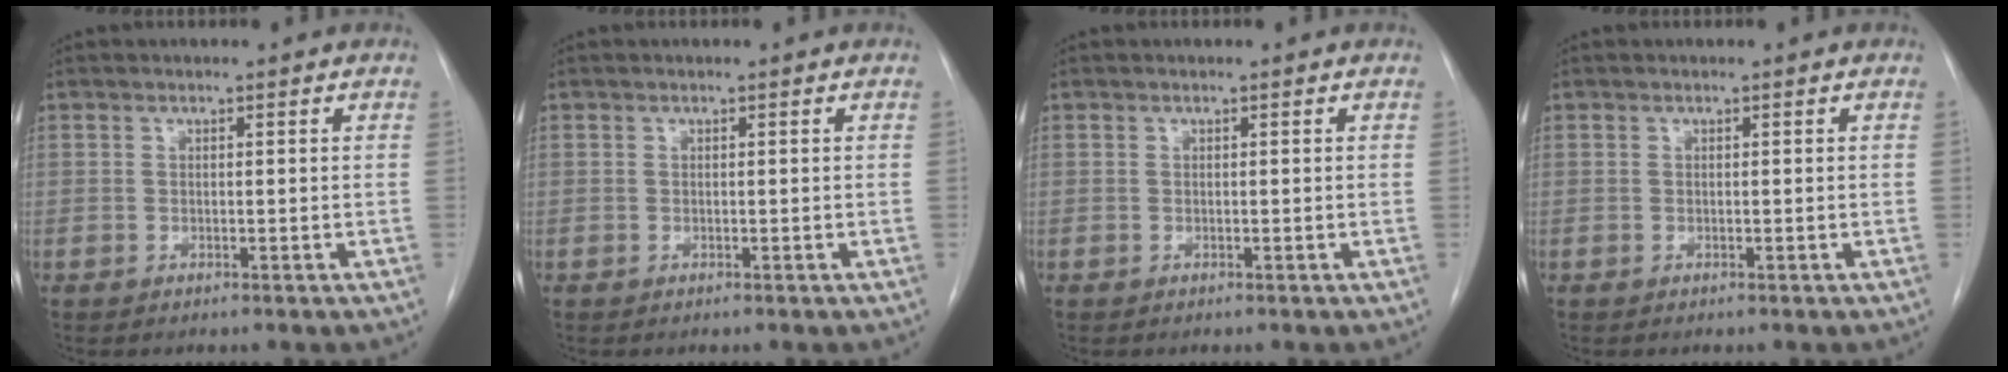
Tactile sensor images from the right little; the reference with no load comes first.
{"total": 0.0}
{"total": 0.0}
{"total": 0.0}